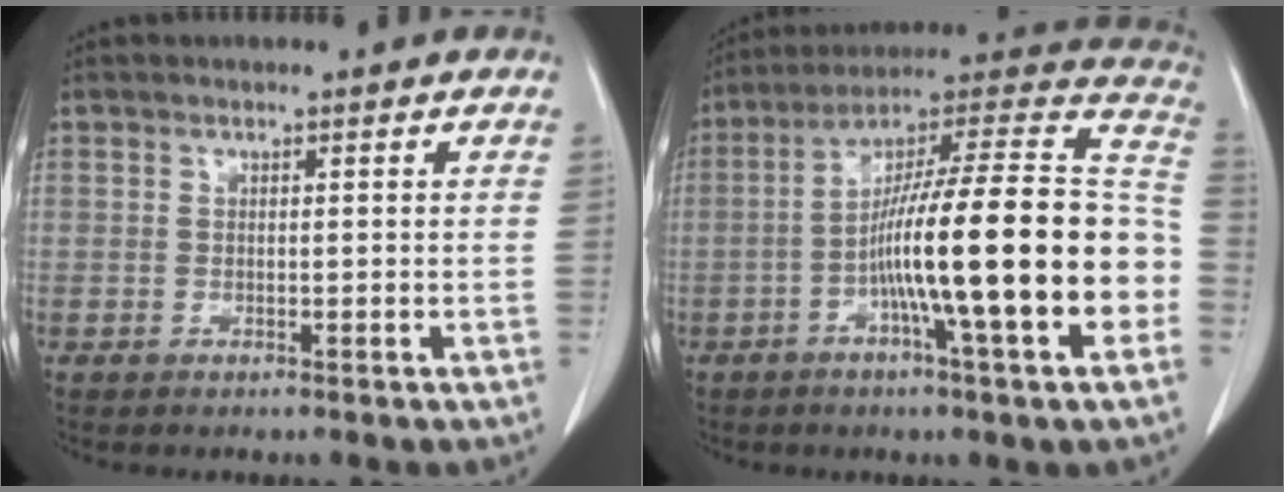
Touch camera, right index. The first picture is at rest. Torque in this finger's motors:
{"motor_torque": [1.66, -0.48, 0.86, 0.21]}